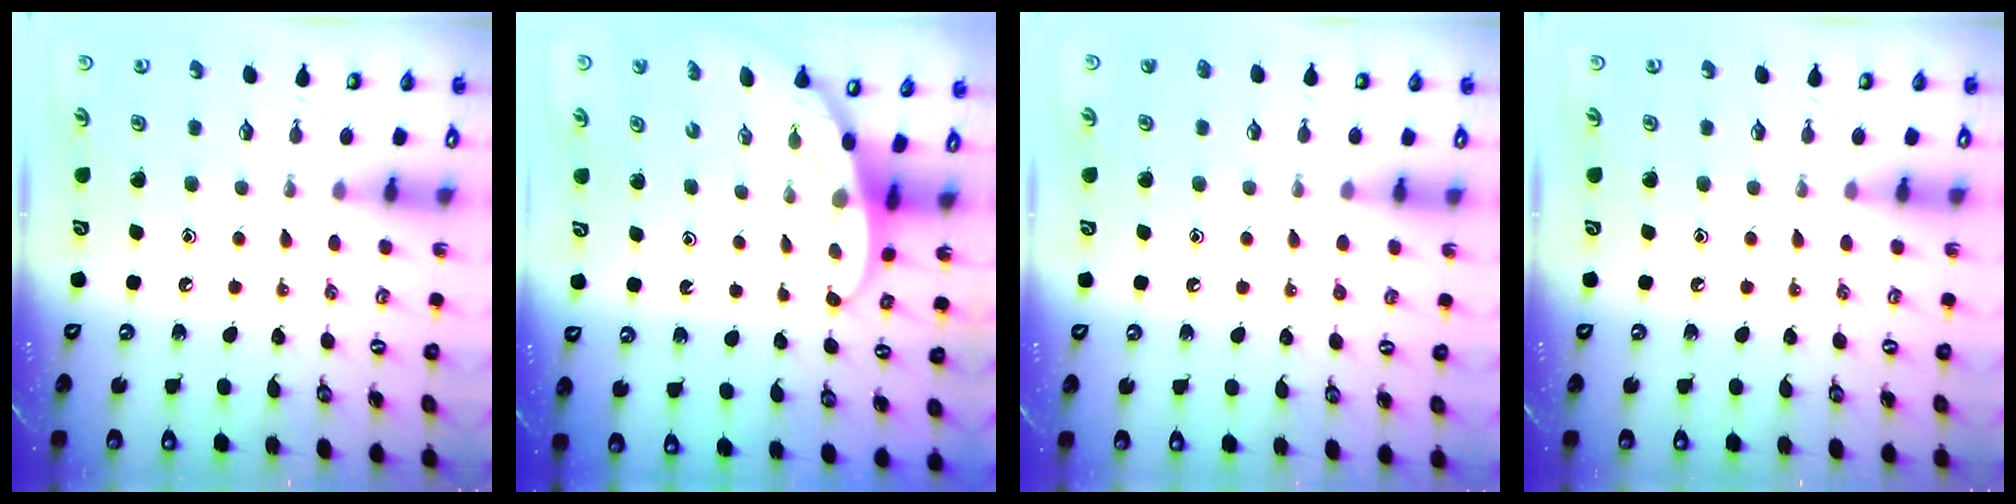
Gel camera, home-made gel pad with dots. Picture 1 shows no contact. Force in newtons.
{"total": 3.2, "press": 3.2, "slide": 0.1}
{"total": 1.1, "press": 1.1, "slide": 0.3}
{"total": 0.0}